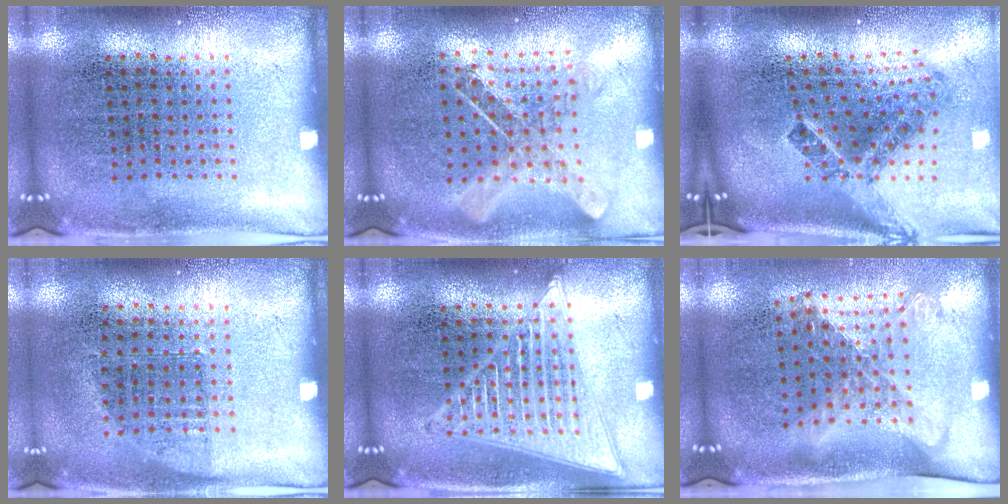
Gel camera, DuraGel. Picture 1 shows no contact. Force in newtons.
{"total": 0.9, "press": 0.9, "slide": 0.1}
{"total": 2.8, "press": 1.7, "slide": 2.2}
{"total": 0.7, "press": 0.6, "slide": 0.3}
{"total": 3.2, "press": 3.2, "slide": 0.2}
{"total": 1.7, "press": 1.4, "slide": 1.1}